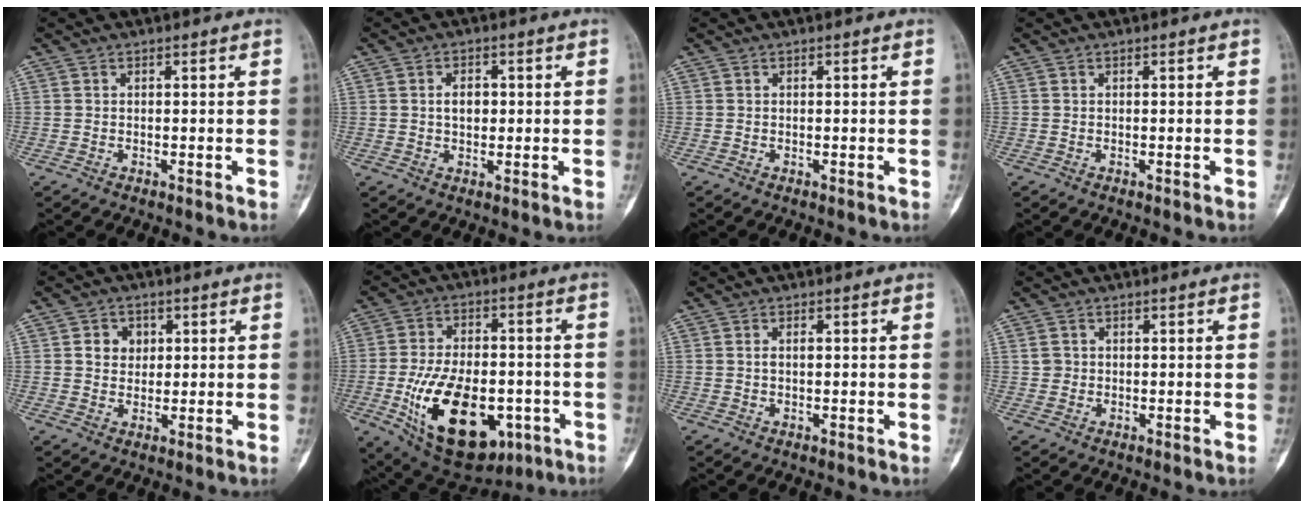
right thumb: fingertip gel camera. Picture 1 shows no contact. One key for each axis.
{"total": 3.6, "fx": 0.4, "fy": 2.4, "fz": 2.6, "tx": -0.033, "ty": 0.003, "tz": 0.007}
{"total": 0.0}
{"total": 0.0}
{"total": 4.5, "fx": 1.2, "fy": 3.8, "fz": 2.0, "tx": -0.009, "ty": -0.001, "tz": 0.018}
{"total": 22.1, "fx": -6.9, "fy": 12.3, "fz": 17.1, "tx": -0.271, "ty": 0.012, "tz": -0.084}
{"total": 1.2, "fx": 0.2, "fy": 0.6, "fz": 1.0, "tx": -0.018, "ty": 0.001, "tz": 0.003}
{"total": 1.5, "fx": 0.3, "fy": 1.4, "fz": 0.4, "tx": 0.003, "ty": 0.001, "tz": 0.007}